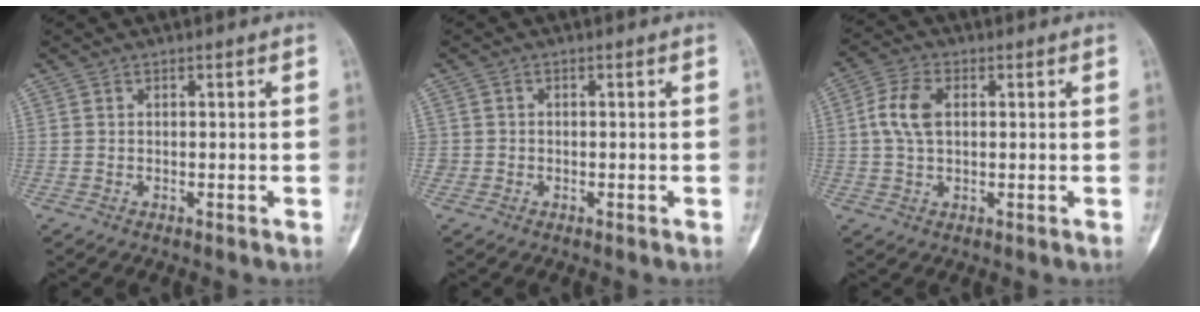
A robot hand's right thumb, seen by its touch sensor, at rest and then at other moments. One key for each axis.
{"total": 1.0, "fx": -0.2, "fy": 0.9, "fz": -0.1, "tx": 0.010, "ty": 0.007, "tz": -0.010}
{"total": 6.6, "fx": 1.0, "fy": 3.9, "fz": 5.2, "tx": -0.114, "ty": 0.012, "tz": 0.016}